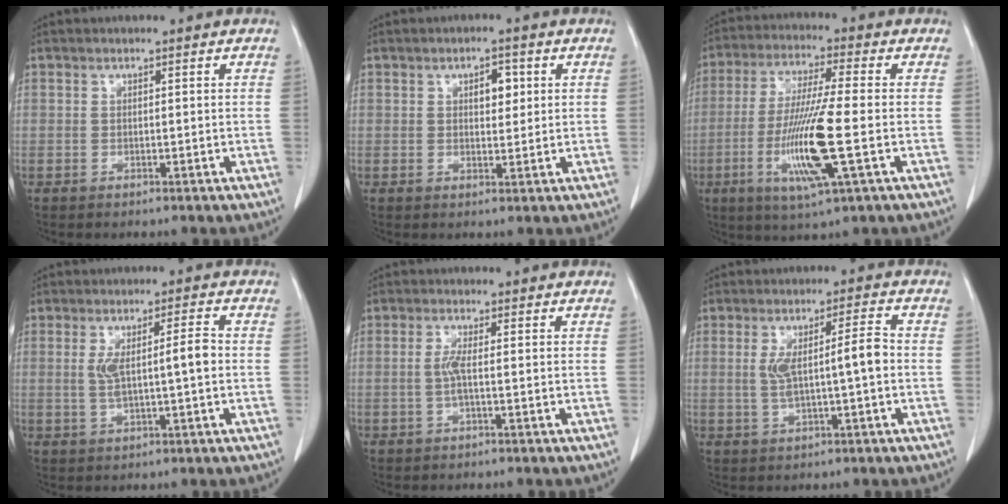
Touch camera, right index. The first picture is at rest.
{"total": 3.1, "force": [1.0, 1.6, 2.5], "torque": [-0.037, 0.002, 0.016]}
{"total": 12.9, "force": [-3.3, 0.2, 12.4], "torque": [-0.254, -0.020, -0.066]}
{"total": 5.5, "force": [0.0, 0.4, 5.4], "torque": [-0.099, 0.009, 0.005]}
{"total": 2.1, "force": [-0.3, -0.1, 2.1], "torque": [-0.046, -0.001, -0.007]}
{"total": 6.2, "force": [-0.2, 0.4, 6.2], "torque": [-0.113, 0.013, 0.001]}